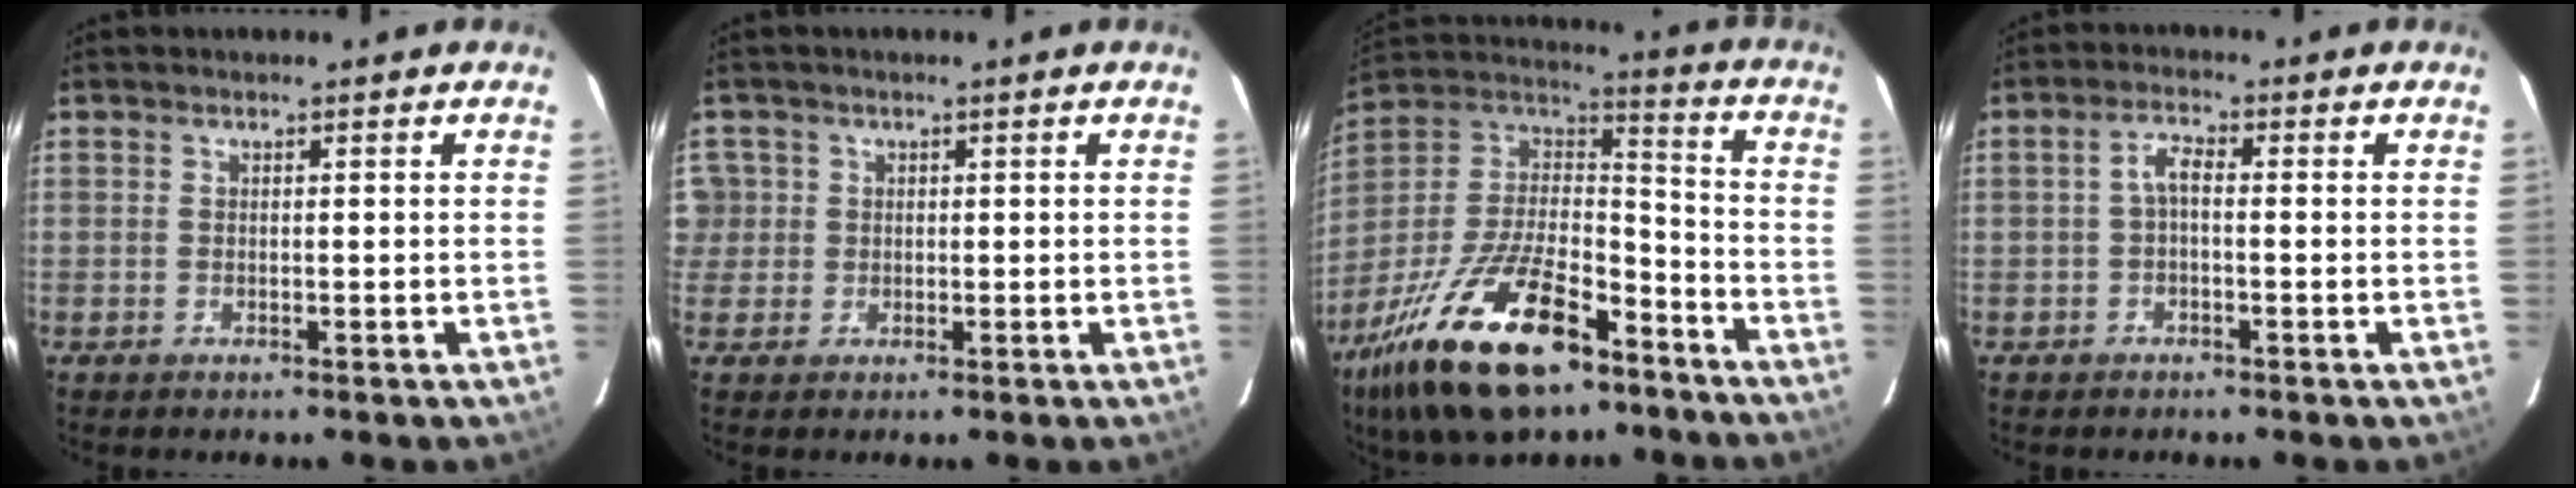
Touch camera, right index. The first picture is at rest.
{"total": 4.0, "force": [0.3, 3.9, 0.3], "torque": [0.011, 0.018, 0.009]}
{"total": 26.7, "force": [-16.2, 11.3, 18.0], "torque": [-0.362, -0.017, -0.274]}
{"total": 2.4, "force": [-0.6, 0.9, 2.1], "torque": [-0.046, 0.010, -0.012]}